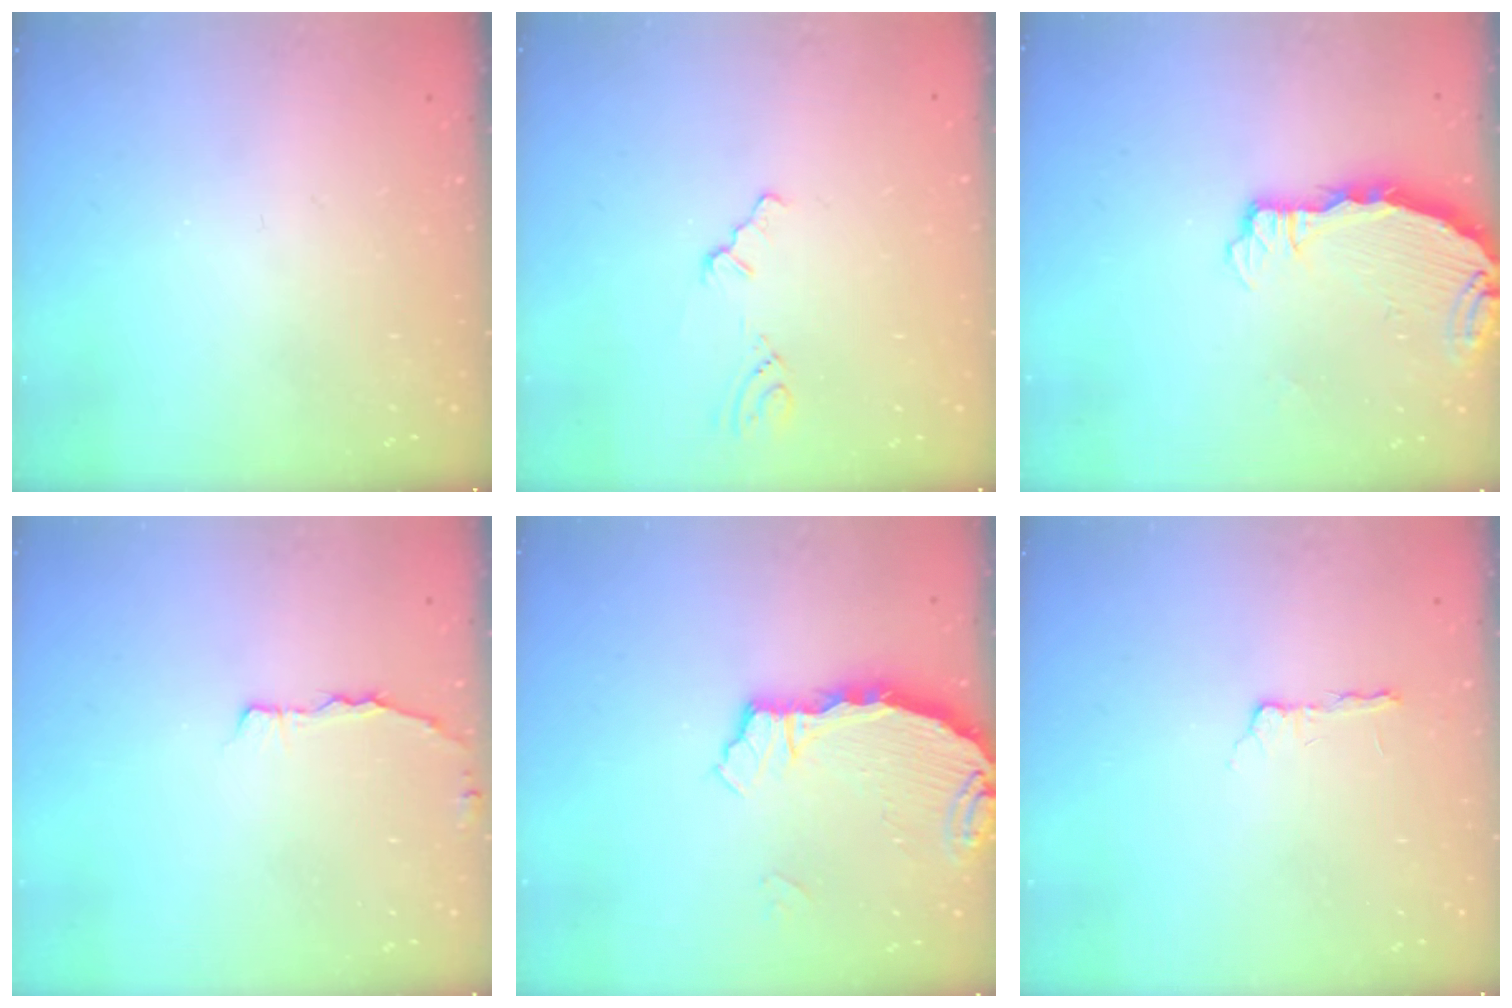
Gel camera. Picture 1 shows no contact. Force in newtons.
{"total": 1.0, "press": 0.9, "slide": 0.2}
{"total": 3.8, "press": 3.8, "slide": 0.4}
{"total": 3.3, "press": 3.3, "slide": 0.4}
{"total": 3.4, "press": 3.4, "slide": 0.4}
{"total": 2.2, "press": 2.1, "slide": 0.4}